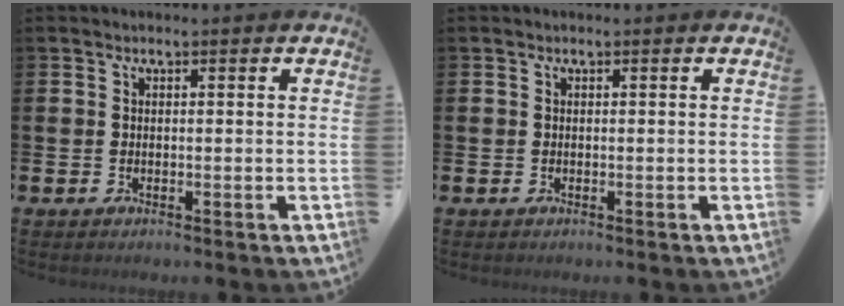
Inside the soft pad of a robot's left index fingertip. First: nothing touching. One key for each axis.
{"total": 0.0}